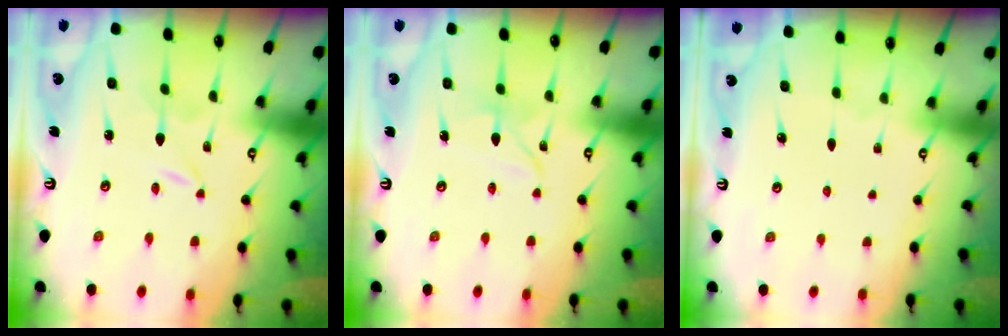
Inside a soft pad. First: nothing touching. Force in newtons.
{"total": 5.1, "press": 5.1, "slide": 0.1}
{"total": 0.0}